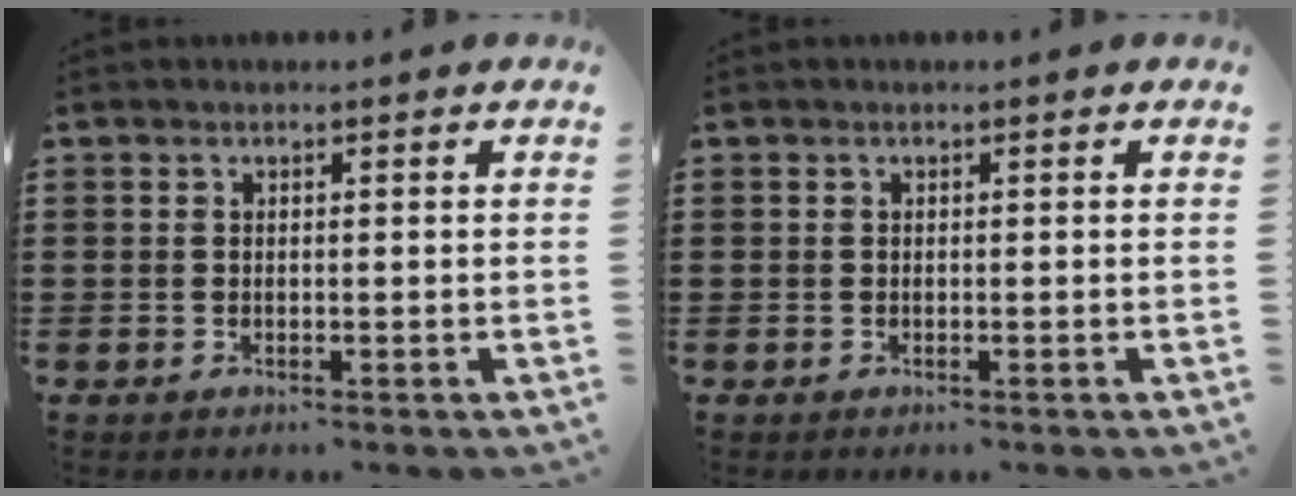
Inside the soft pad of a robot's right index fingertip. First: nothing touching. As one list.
[{"total": 0.0}]